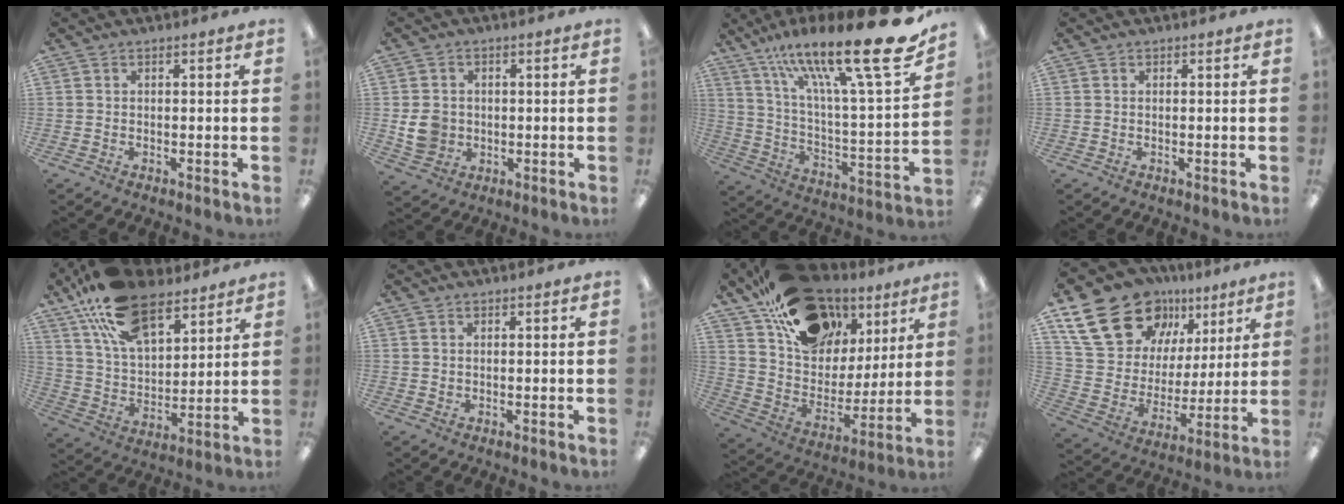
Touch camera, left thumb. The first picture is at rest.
{"total": 6.6, "force": [-0.4, 6.0, 2.8], "torque": [-0.052, 0.007, -0.004]}
{"total": 25.6, "force": [17.4, 4.5, 18.2], "torque": [-0.287, -0.109, 0.279]}
{"total": 0.0}
{"total": 19.7, "force": [12.8, 10.1, 11.1], "torque": [-0.211, -0.049, 0.232]}
{"total": 0.7, "force": [0.4, 0.6, 0.0], "torque": [0.000, 0.003, 0.008]}
{"total": 22.0, "force": [12.9, 13.9, 11.1], "torque": [-0.186, -0.061, 0.239]}
{"total": 22.6, "force": [13.5, 14.8, 10.4], "torque": [-0.176, -0.063, 0.256]}